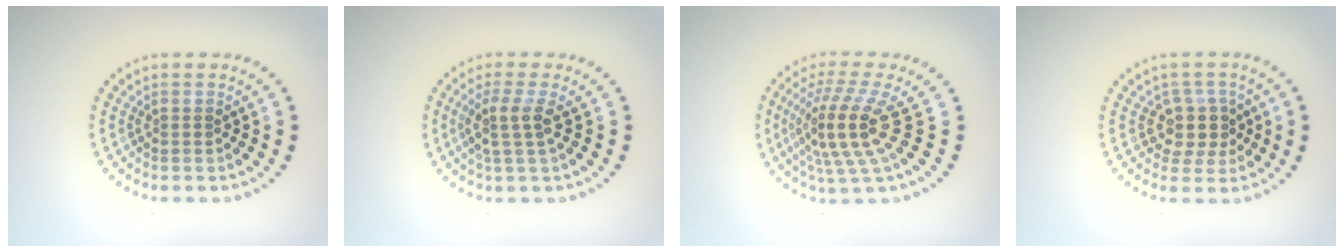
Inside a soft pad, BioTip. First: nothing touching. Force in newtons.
{"total": 2.7, "press": 2.1, "slide": 1.6}
{"total": 5.2, "press": 3.9, "slide": 3.4}
{"total": 3.1, "press": 2.6, "slide": 1.7}